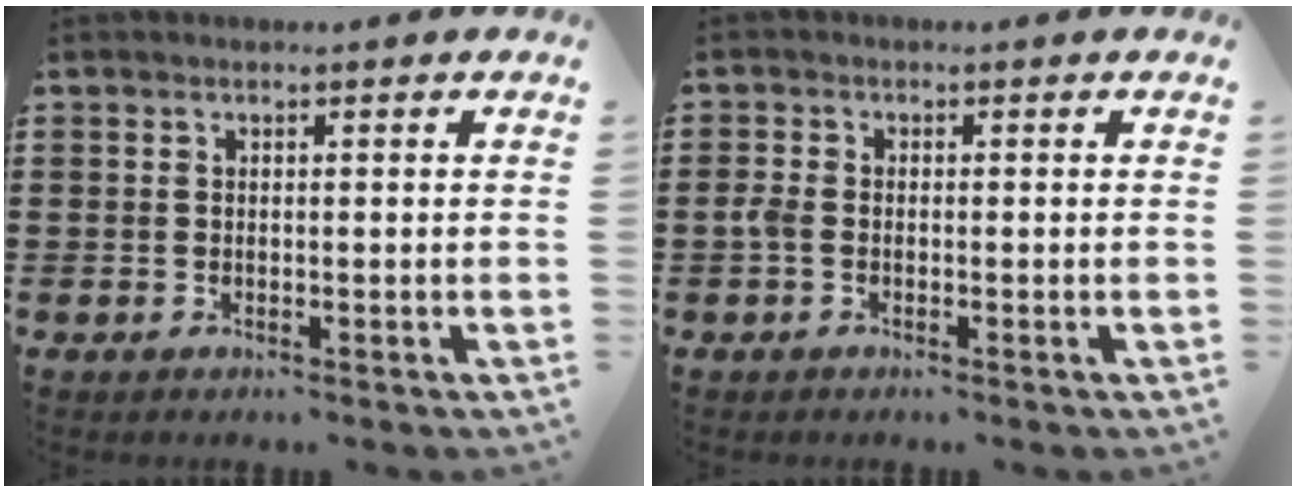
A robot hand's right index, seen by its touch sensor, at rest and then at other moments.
{"total": 1.7, "force": [-0.7, 1.0, 1.2], "torque": [-0.034, -0.002, -0.015]}